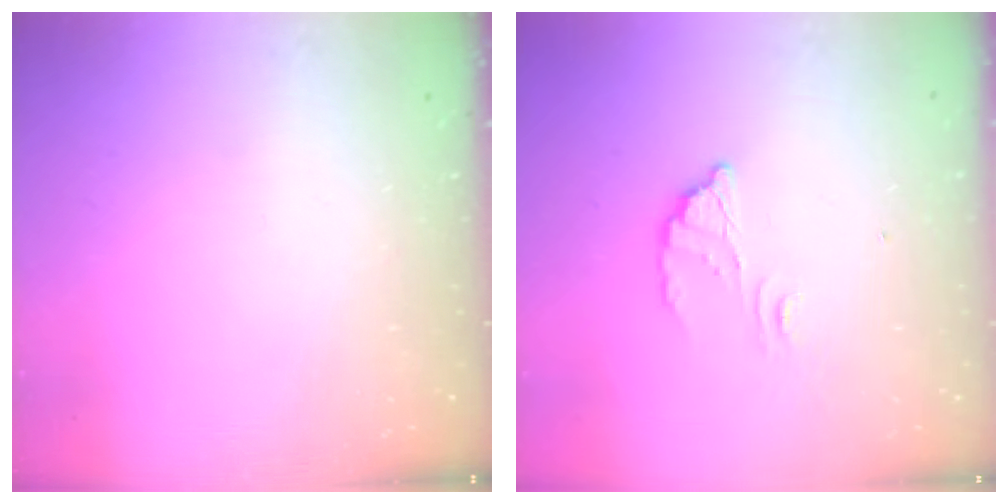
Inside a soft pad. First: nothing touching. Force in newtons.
{"total": 3.6, "press": 3.6, "slide": 0.2}